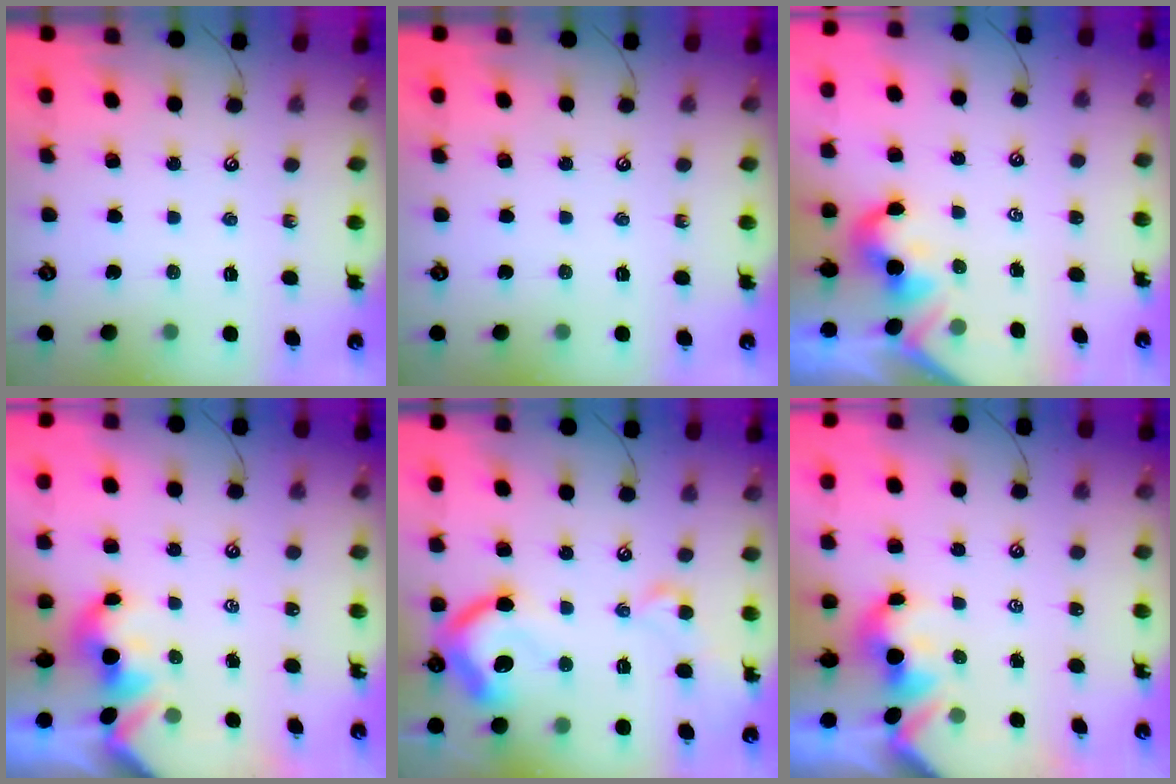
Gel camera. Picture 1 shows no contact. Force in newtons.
{"total": 0.0}
{"total": 1.9, "press": 1.8, "slide": 0.5}
{"total": 1.7, "press": 1.6, "slide": 0.2}
{"total": 12.4, "press": 12.2, "slide": 1.9}
{"total": 1.8, "press": 1.7, "slide": 0.4}